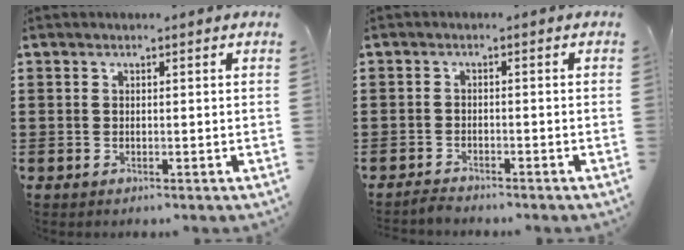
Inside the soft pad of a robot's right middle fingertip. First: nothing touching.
{"total": 1.5, "force": [-1.5, 0.1, 0.1], "torque": [-0.009, 0.000, -0.030]}